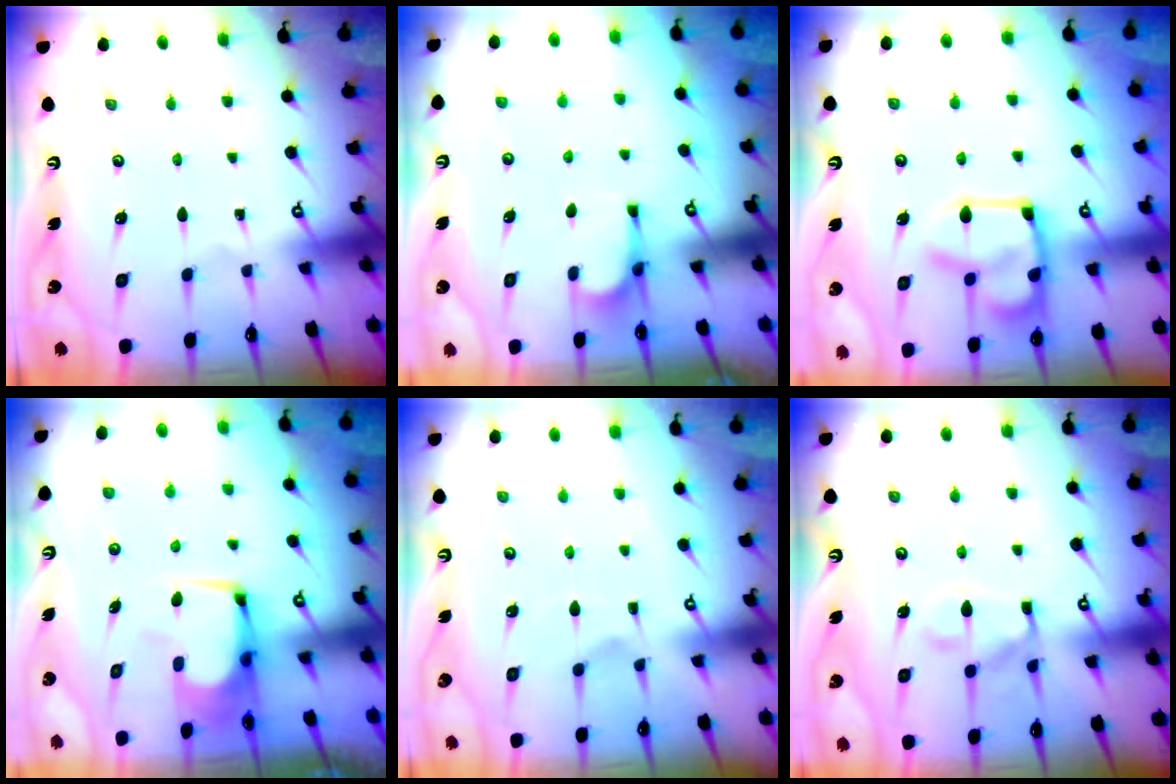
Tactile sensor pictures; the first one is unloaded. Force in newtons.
{"total": 2.0, "press": 1.9, "slide": 0.6}
{"total": 10.8, "press": 10.7, "slide": 1.9}
{"total": 1.0, "press": 0.9, "slide": 0.2}
{"total": 5.2, "press": 5.1, "slide": 1.3}
{"total": 12.4, "press": 12.4, "slide": 1.2}